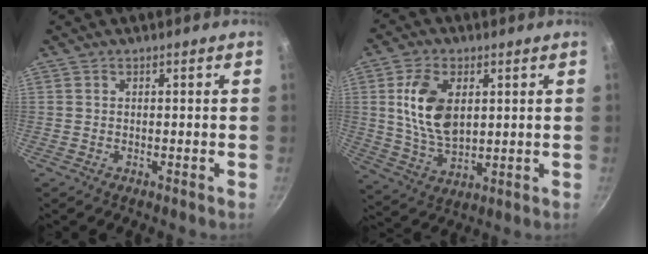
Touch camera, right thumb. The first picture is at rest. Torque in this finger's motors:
{"motor_torque": [-0.37, 1.06, 1.13, -0.26, 0.30]}